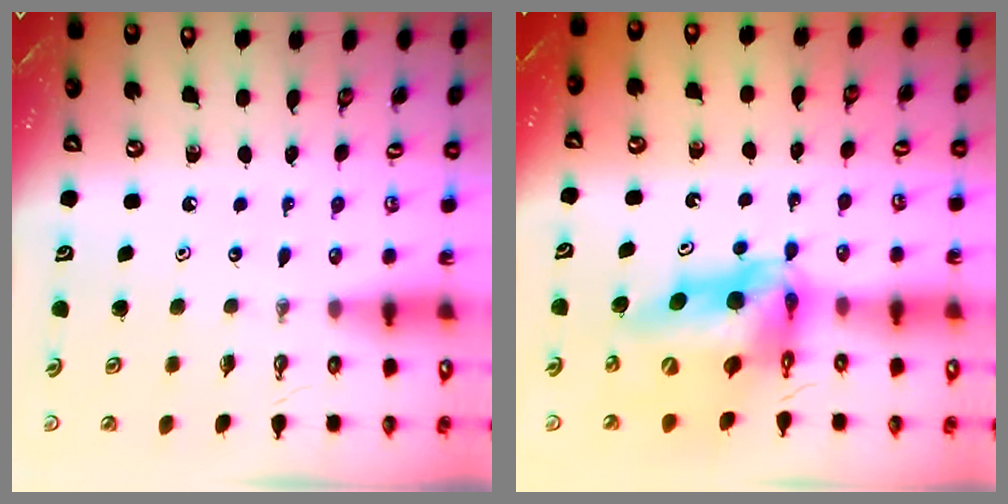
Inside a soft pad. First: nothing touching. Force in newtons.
{"total": 15.7, "press": 15.7, "slide": 1.6}